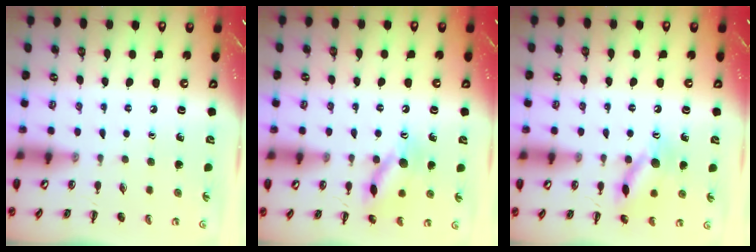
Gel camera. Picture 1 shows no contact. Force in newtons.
{"total": 13.2, "press": 13.2, "slide": 1.1}
{"total": 13.2, "press": 13.2, "slide": 1.1}